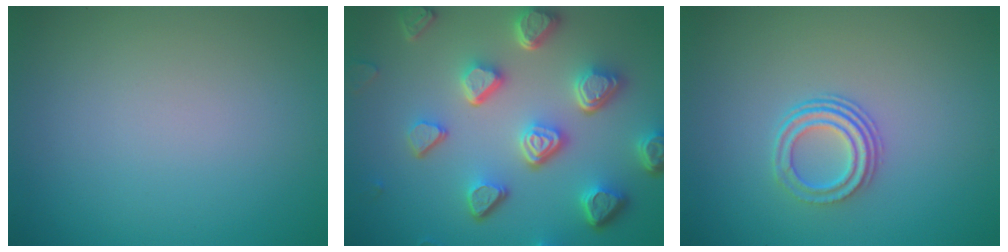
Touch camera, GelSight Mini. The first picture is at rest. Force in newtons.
{"total": 7.5, "press": 5.6, "slide": 5.0}
{"total": 3.0, "press": 2.2, "slide": 2.0}